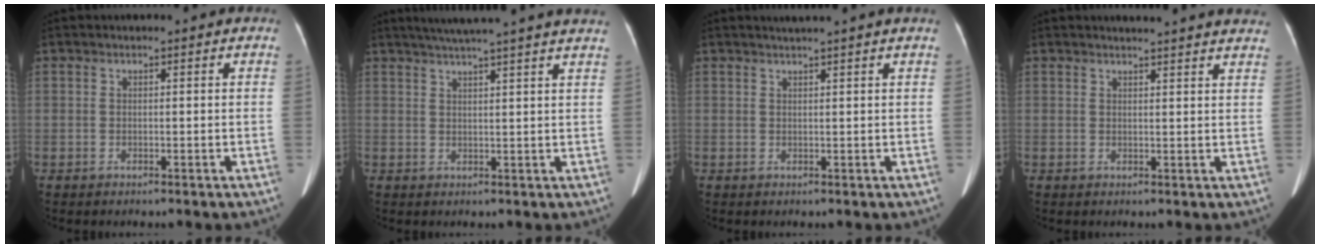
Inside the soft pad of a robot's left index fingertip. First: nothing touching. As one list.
[{"total": 15.0, "force": [13.0, -0.6, 7.4], "torque": [-0.122, 0.020, 0.163]}, {"total": 2.6, "force": [2.3, -0.8, 1.1], "torque": [-0.012, 0.010, 0.036]}, {"total": 12.9, "force": [12.2, 0.7, 4.1], "torque": [-0.047, -0.007, 0.126]}]